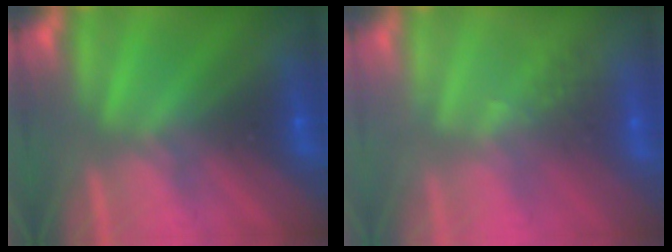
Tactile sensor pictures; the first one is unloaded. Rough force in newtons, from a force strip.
{"total": 2.4}